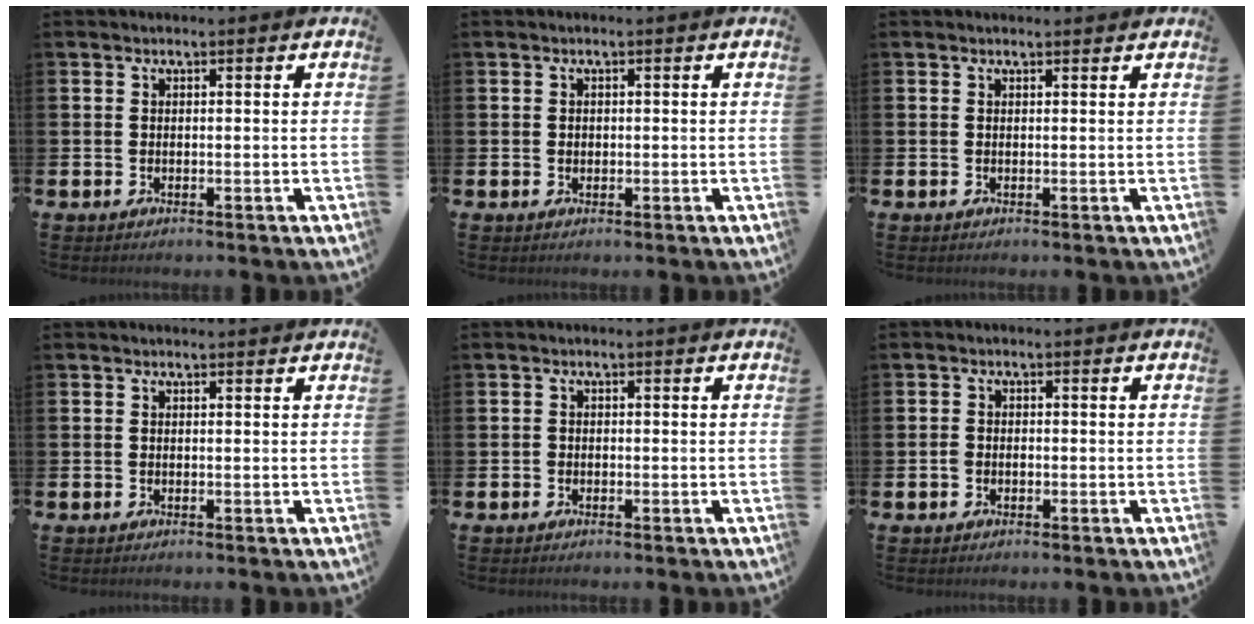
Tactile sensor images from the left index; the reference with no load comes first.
{"total": 0.7, "force": [0.2, 0.6, 0.2], "torque": [0.008, 0.002, -0.001]}
{"total": 0.5, "force": [0.5, 0.0, 0.1], "torque": [0.009, -0.005, 0.007]}
{"total": 0.0}
{"total": 0.8, "force": [-0.4, 0.6, 0.2], "torque": [-0.007, 0.005, -0.010]}
{"total": 1.2, "force": [-0.4, 1.0, 0.5], "torque": [-0.006, 0.004, -0.012]}